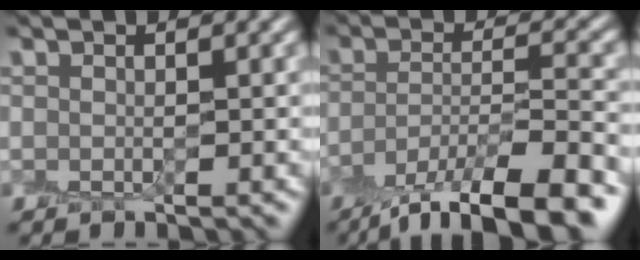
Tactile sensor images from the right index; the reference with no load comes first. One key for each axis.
{"total": 9.8, "fx": -6.4, "fy": 2.9, "fz": 6.8, "tx": -0.108, "ty": -0.010, "tz": -0.109}